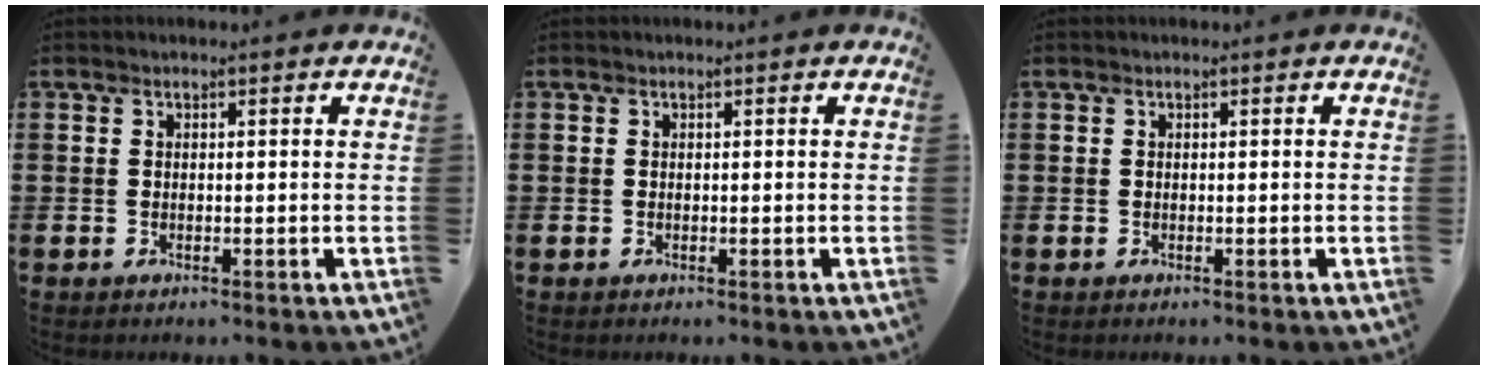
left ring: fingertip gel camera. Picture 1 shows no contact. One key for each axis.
{"total": 0.0}
{"total": 0.0}